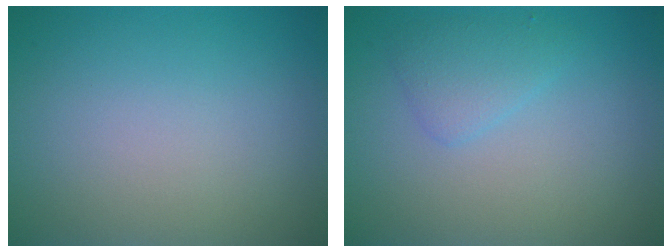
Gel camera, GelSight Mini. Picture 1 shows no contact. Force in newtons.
{"total": 1.9, "press": 1.9, "slide": 0.0}